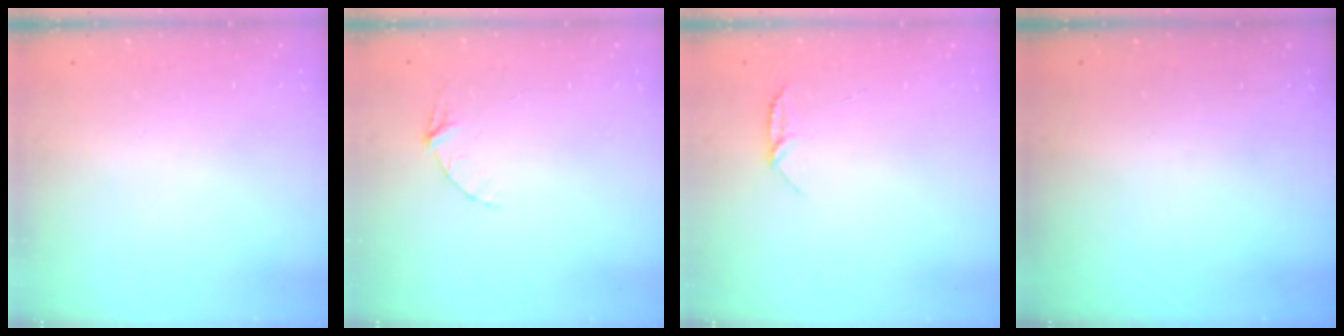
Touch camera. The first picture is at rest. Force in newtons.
{"total": 3.7, "press": 3.7, "slide": 0.4}
{"total": 5.1, "press": 5.1, "slide": 0.6}
{"total": 0.0}